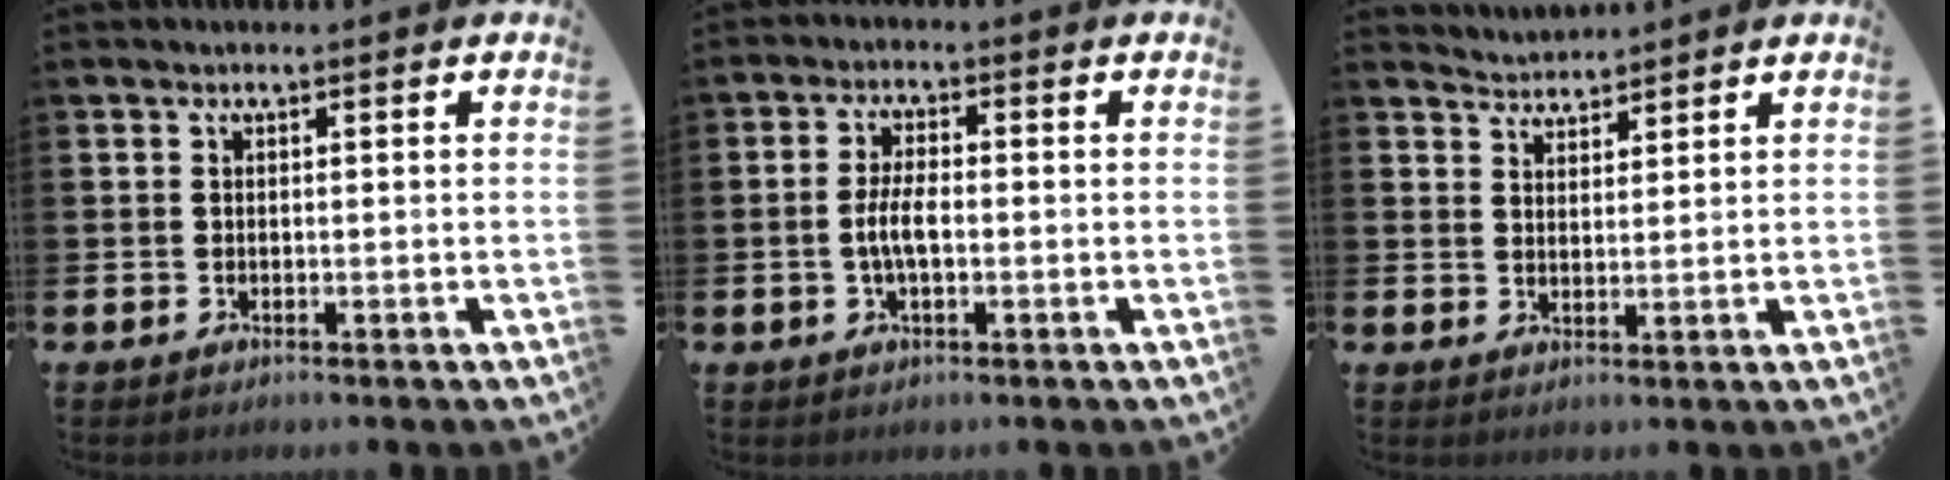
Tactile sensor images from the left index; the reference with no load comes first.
{"total": 3.8, "force": [-0.6, 1.5, 3.5], "torque": [-0.070, 0.002, -0.014]}
{"total": 3.2, "force": [3.1, 0.4, -0.5], "torque": [-0.008, -0.012, 0.059]}